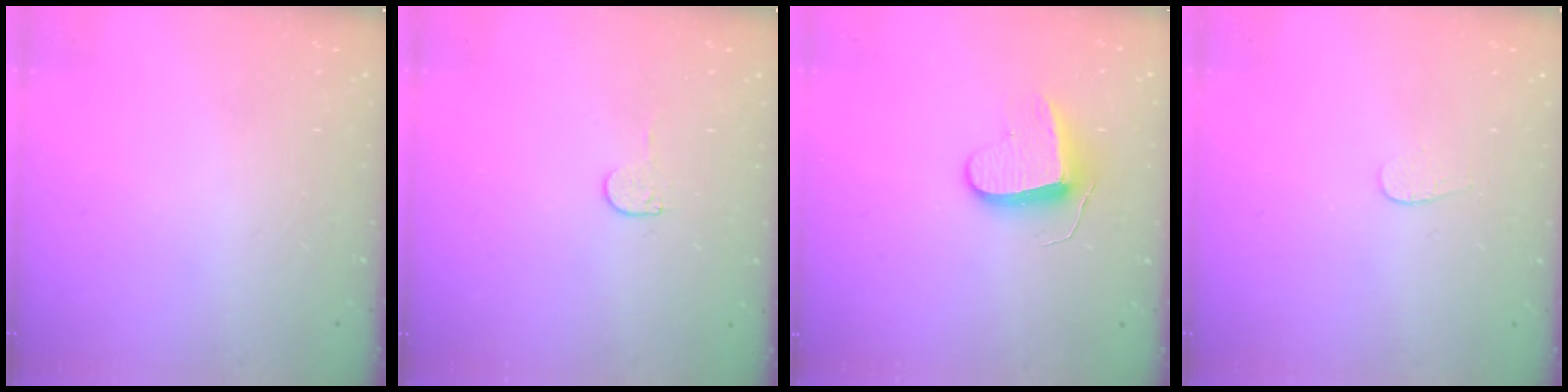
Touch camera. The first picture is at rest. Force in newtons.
{"total": 4.0, "press": 4.0, "slide": 0.3}
{"total": 8.9, "press": 8.9, "slide": 0.7}
{"total": 3.0, "press": 3.0, "slide": 0.3}